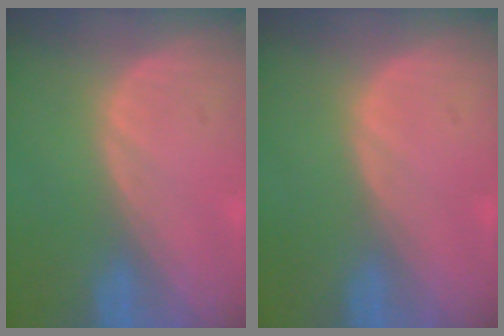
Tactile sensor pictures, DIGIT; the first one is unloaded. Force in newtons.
{"total": 0.0}